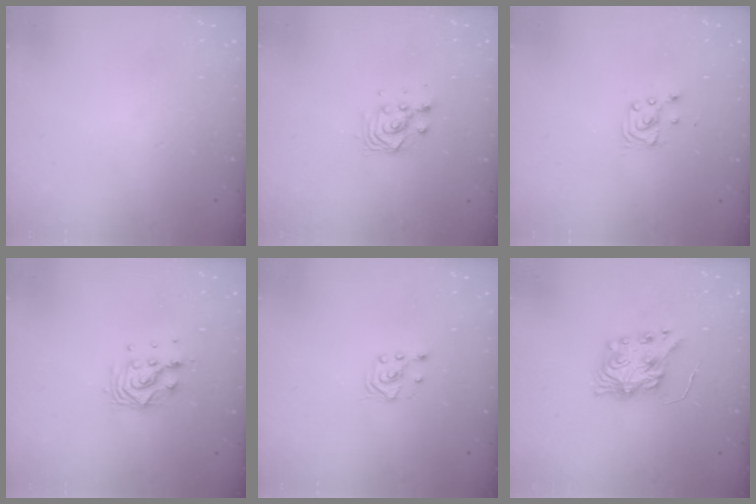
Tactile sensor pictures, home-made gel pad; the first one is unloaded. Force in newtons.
{"total": 2.9, "press": 2.8, "slide": 0.8}
{"total": 2.9, "press": 2.9, "slide": 0.4}
{"total": 9.2, "press": 9.2, "slide": 0.7}
{"total": 2.6, "press": 2.4, "slide": 0.8}
{"total": 8.1, "press": 8.1, "slide": 0.2}